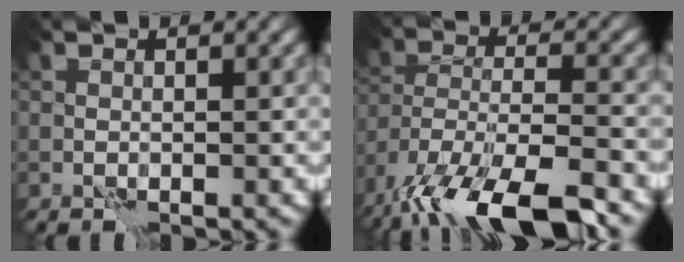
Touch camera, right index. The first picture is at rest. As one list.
[{"total": 13.7, "force": [-9.8, 5.0, 8.2], "torque": [-0.178, -0.036, -0.149]}]